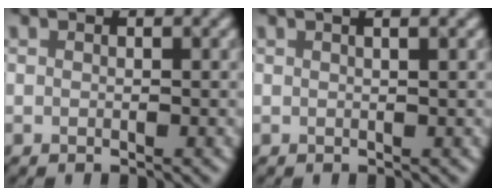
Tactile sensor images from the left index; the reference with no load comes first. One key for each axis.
{"total": 3.7, "fx": 2.0, "fy": 1.7, "fz": 2.7, "tx": -0.006, "ty": 0.026, "tz": -0.011}